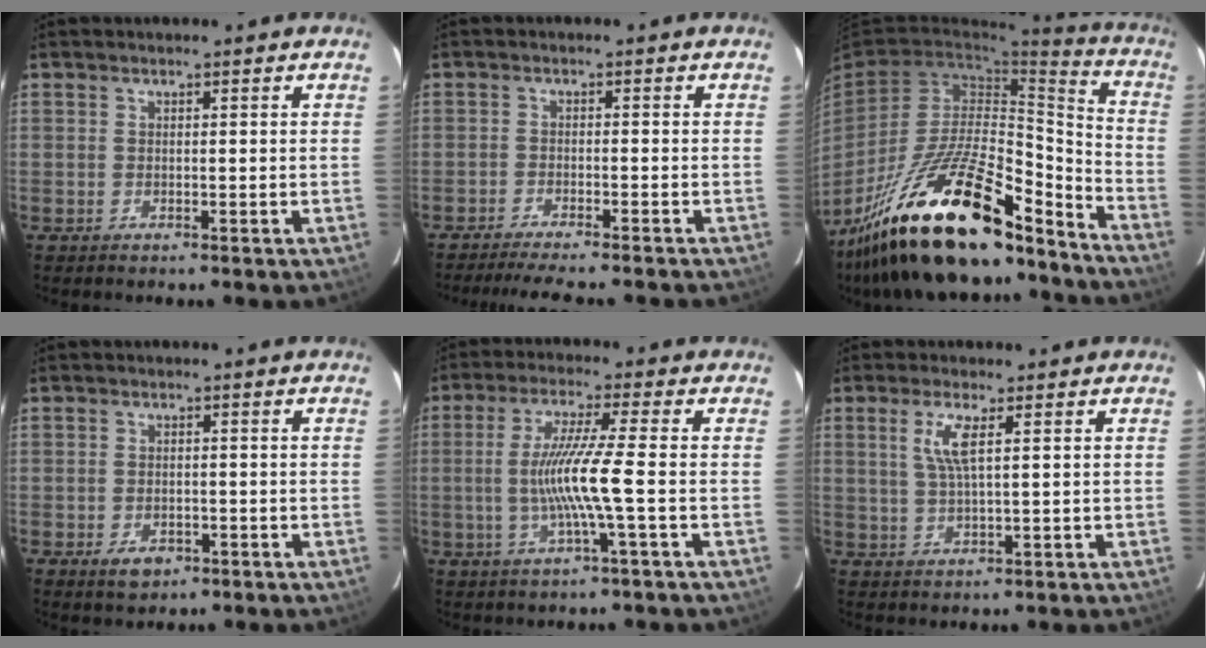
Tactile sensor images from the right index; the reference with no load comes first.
{"total": 9.9, "force": [-8.8, 0.6, 4.5], "torque": [-0.099, -0.014, -0.133]}
{"total": 28.7, "force": [-21.1, 8.2, 17.6], "torque": [-0.305, -0.019, -0.342]}
{"total": 3.5, "force": [-1.7, 2.4, 1.9], "torque": [-0.038, -0.004, -0.020]}
{"total": 9.3, "force": [-1.8, -1.5, 9.0], "torque": [-0.175, -0.008, -0.029]}
{"total": 4.6, "force": [1.6, 0.6, 4.3], "torque": [-0.087, -0.001, 0.033]}